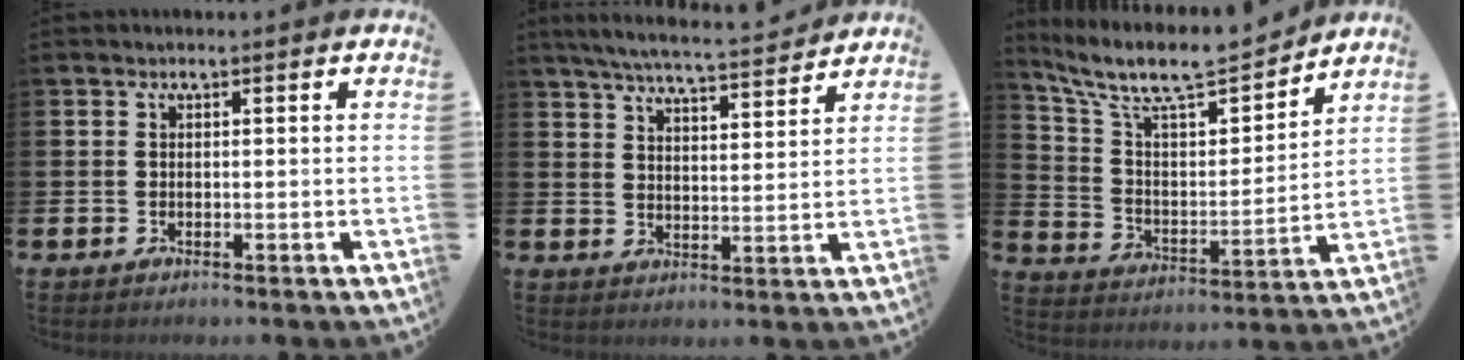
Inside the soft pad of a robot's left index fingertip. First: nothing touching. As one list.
[{"total": 6.0, "force": [5.8, 0.0, 1.7], "torque": [-0.048, -0.039, 0.100]}, {"total": 10.1, "force": [8.8, 2.6, 4.2], "torque": [-0.119, -0.059, 0.150]}]